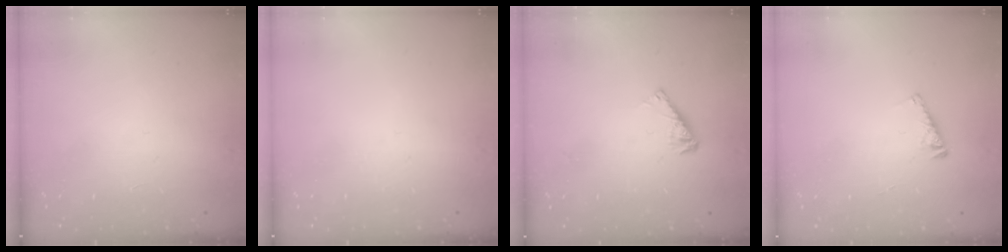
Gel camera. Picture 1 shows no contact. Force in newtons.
{"total": 0.0}
{"total": 3.9, "press": 3.9, "slide": 0.5}
{"total": 4.5, "press": 4.5, "slide": 0.5}